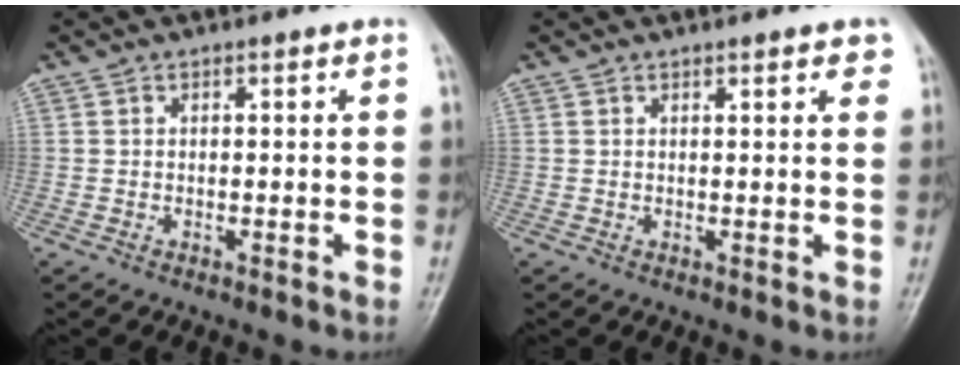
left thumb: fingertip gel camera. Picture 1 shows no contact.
{"total": 2.8, "force": [1.7, 0.8, 2.0], "torque": [-0.016, -0.003, 0.017]}